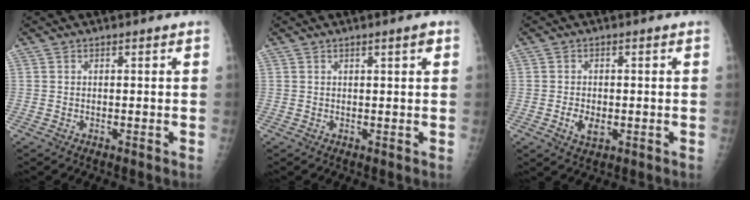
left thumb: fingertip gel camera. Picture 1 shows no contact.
{"total": 2.0, "force": [1.0, 0.2, 1.7], "torque": [-0.024, -0.001, 0.014]}
{"total": 3.7, "force": [-0.9, 2.4, 2.7], "torque": [-0.043, -0.001, -0.010]}